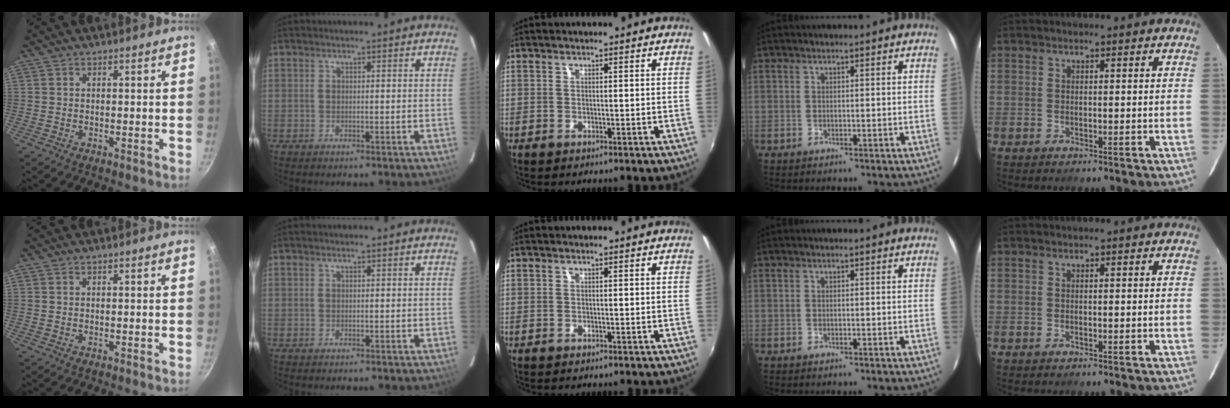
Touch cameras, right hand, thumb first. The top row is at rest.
{}